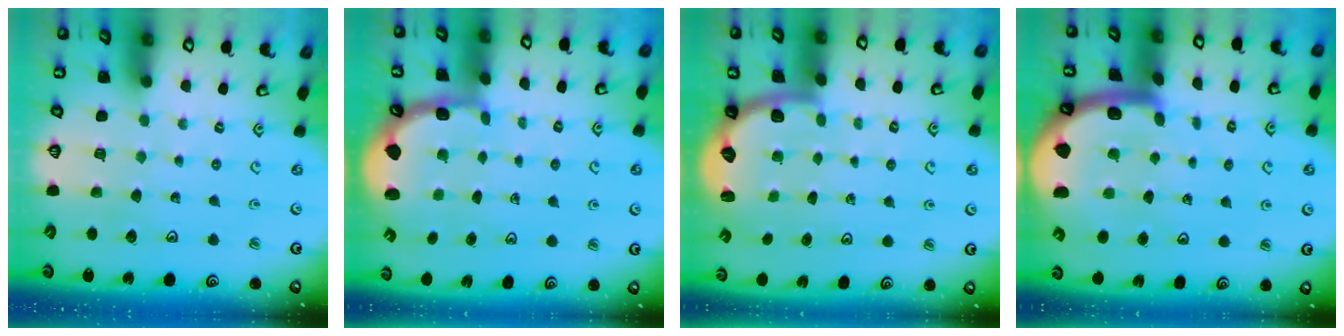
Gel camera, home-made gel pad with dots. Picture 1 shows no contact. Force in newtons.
{"total": 2.4, "press": 2.1, "slide": 1.2}
{"total": 2.5, "press": 2.1, "slide": 1.3}
{"total": 6.5, "press": 6.5, "slide": 0.8}